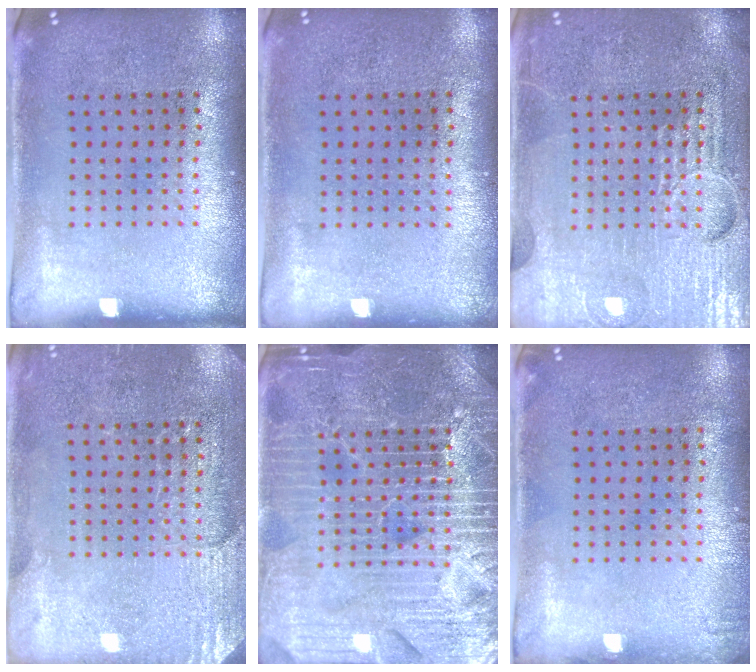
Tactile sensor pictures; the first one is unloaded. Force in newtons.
{"total": 0.0}
{"total": 6.5, "press": 6.5, "slide": 0.8}
{"total": 2.8, "press": 2.7, "slide": 0.8}
{"total": 6.8, "press": 6.7, "slide": 0.8}
{"total": 0.7, "press": 0.7, "slide": 0.1}